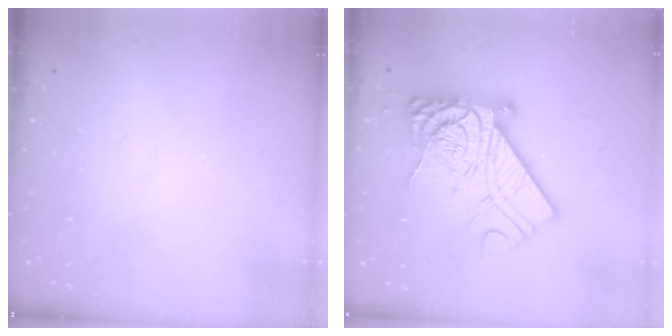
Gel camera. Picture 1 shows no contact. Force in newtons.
{"total": 18.8, "press": 18.7, "slide": 1.5}